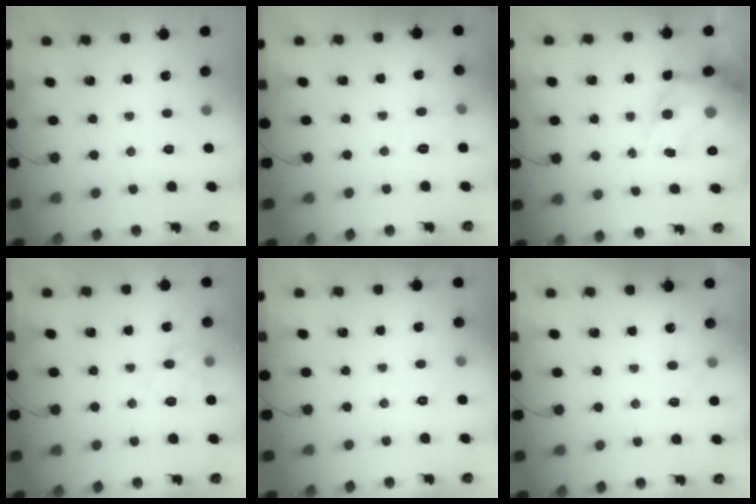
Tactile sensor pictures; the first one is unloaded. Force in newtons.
{"total": 5.5, "press": 5.3, "slide": 1.4}
{"total": 14.9, "press": 14.5, "slide": 3.6}
{"total": 8.7, "press": 8.7, "slide": 1.1}
{"total": 4.3, "press": 4.1, "slide": 1.0}
{"total": 4.7, "press": 4.4, "slide": 1.5}